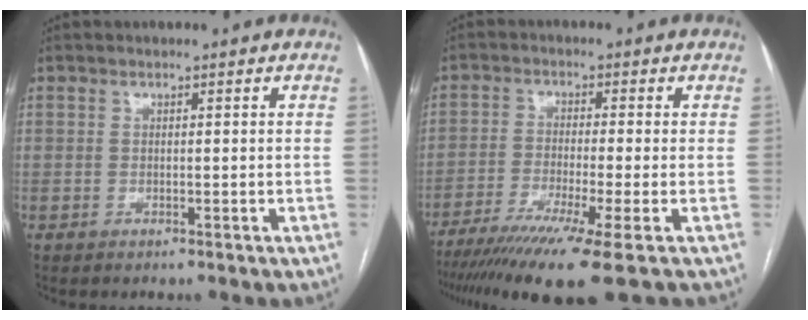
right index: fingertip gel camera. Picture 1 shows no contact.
{"total": 12.4, "force": [-8.6, -1.2, 8.9], "torque": [-0.151, -0.035, -0.138]}